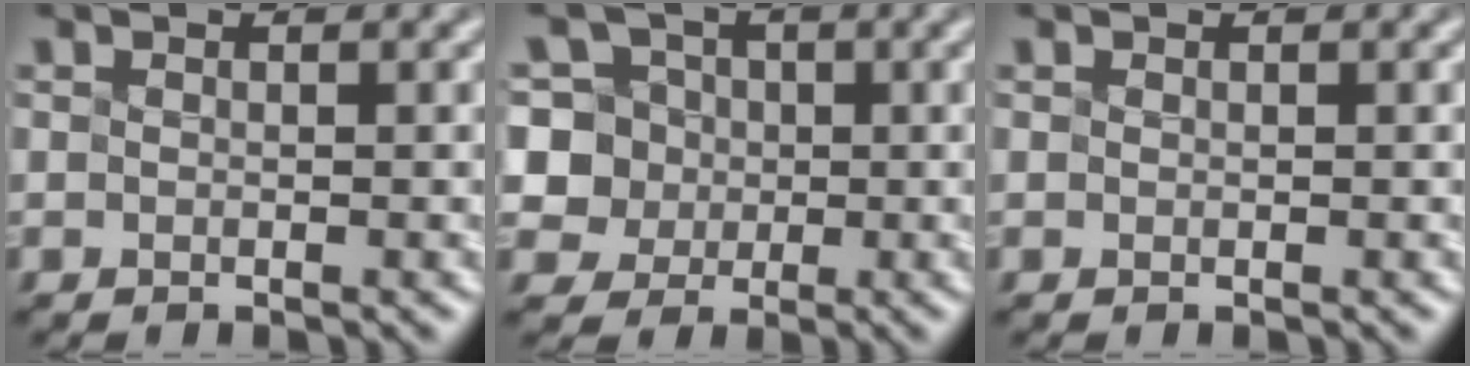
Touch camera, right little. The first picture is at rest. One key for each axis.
{"total": 6.6, "fx": 0.7, "fy": 6.3, "fz": 1.8, "tx": -0.031, "ty": 0.031, "tz": 0.005}
{"total": 0.0}